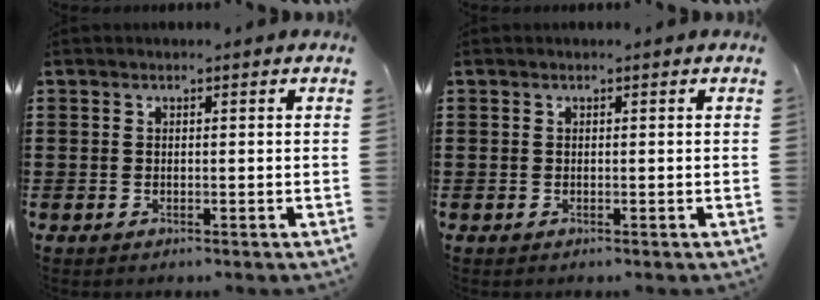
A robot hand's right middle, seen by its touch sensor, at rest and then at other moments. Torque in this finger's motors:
{"motor_torque": [-0.01, 0.01, 0.00, 0.00]}